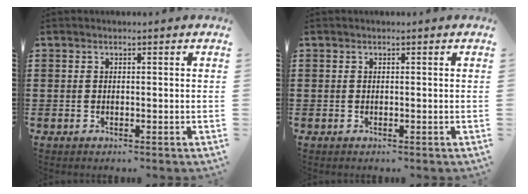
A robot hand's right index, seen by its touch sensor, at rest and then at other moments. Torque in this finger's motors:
{"motor_torque": [-0.01, 0.01, 0.00, -0.01]}